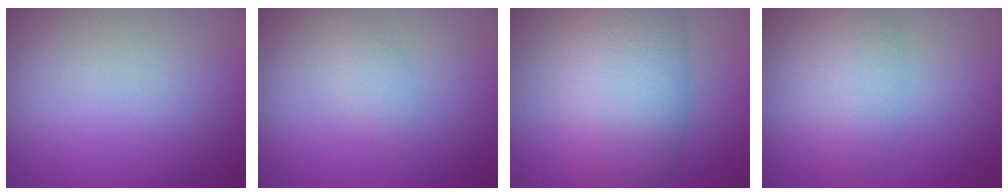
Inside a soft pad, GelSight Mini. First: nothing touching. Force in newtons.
{"total": 1.3, "press": 1.3, "slide": 0.0}
{"total": 10.1, "press": 10.0, "slide": 0.3}
{"total": 4.0, "press": 4.0, "slide": 0.2}